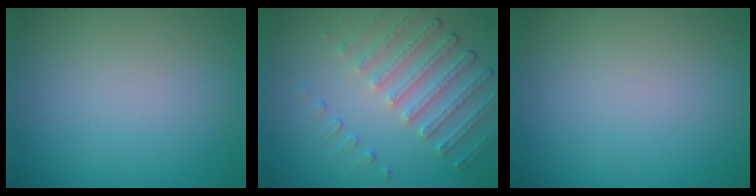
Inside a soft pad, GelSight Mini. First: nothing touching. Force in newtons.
{"total": 4.6, "press": 3.4, "slide": 3.1}
{"total": 0.0}